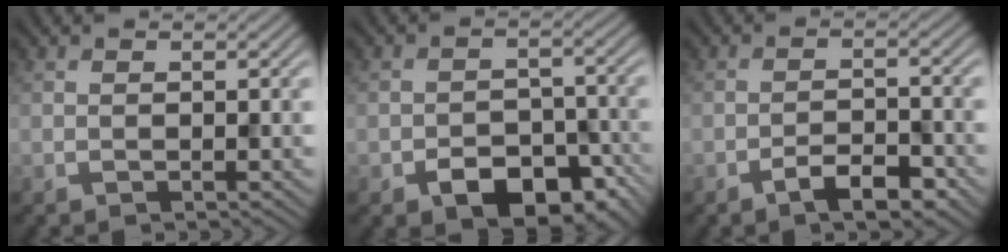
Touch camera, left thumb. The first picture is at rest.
{"total": 7.9, "force": [-4.4, 4.8, 4.5], "torque": [-0.065, -0.018, -0.068]}
{"total": 4.0, "force": [-2.6, 1.4, 2.7], "torque": [-0.042, 0.004, -0.047]}